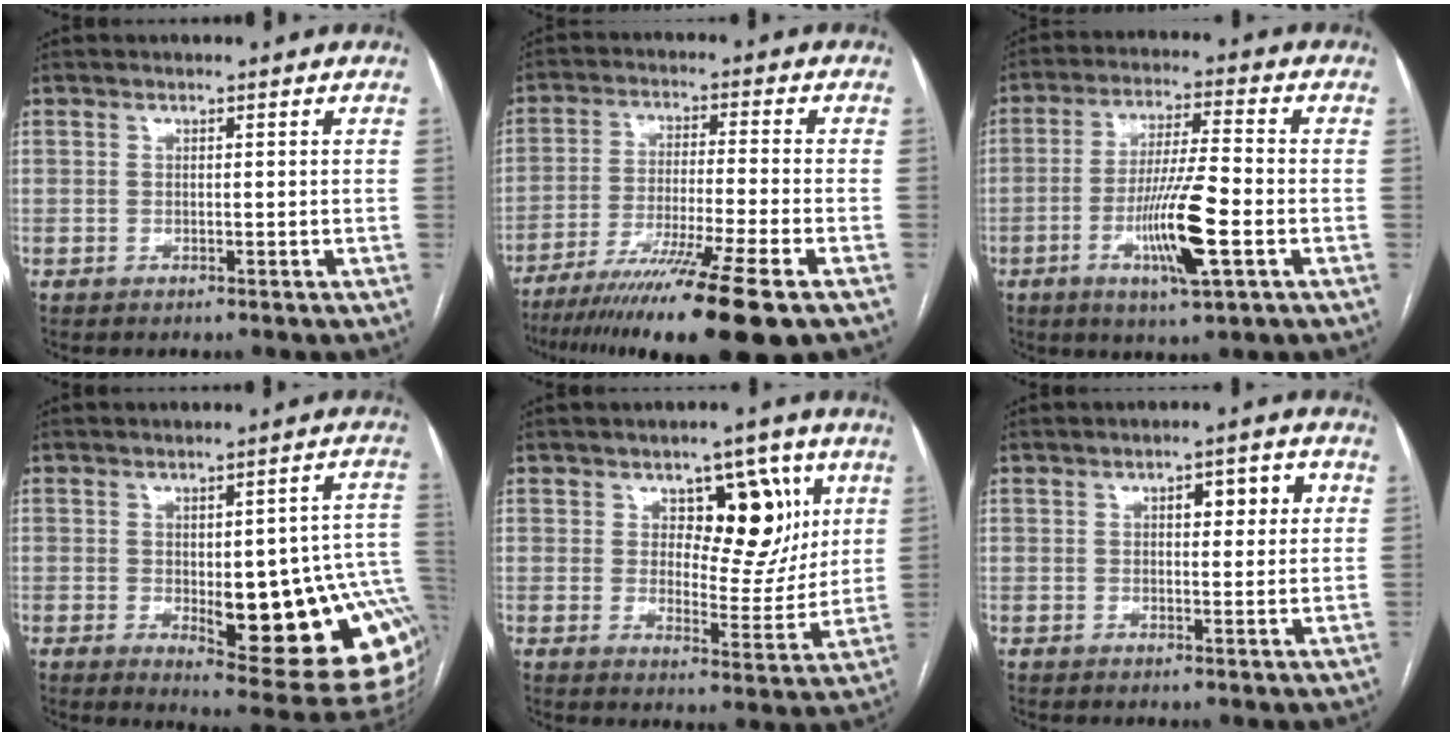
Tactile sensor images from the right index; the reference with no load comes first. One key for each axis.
{"total": 16.9, "fx": -11.9, "fy": -1.4, "fz": 11.9, "tx": -0.183, "ty": -0.050, "tz": -0.194}
{"total": 11.3, "fx": -3.6, "fy": 0.6, "fz": 10.7, "tx": -0.203, "ty": -0.010, "tz": -0.063}
{"total": 21.1, "fx": -3.6, "fy": 6.0, "fz": 19.9, "tx": -0.158, "ty": 0.015, "tz": -0.021}
{"total": 11.2, "fx": 4.2, "fy": 5.6, "fz": 8.8, "tx": -0.108, "ty": 0.015, "tz": 0.069}
{"total": 4.9, "fx": 1.4, "fy": 1.8, "fz": 4.3, "tx": -0.059, "ty": 0.015, "tz": 0.019}